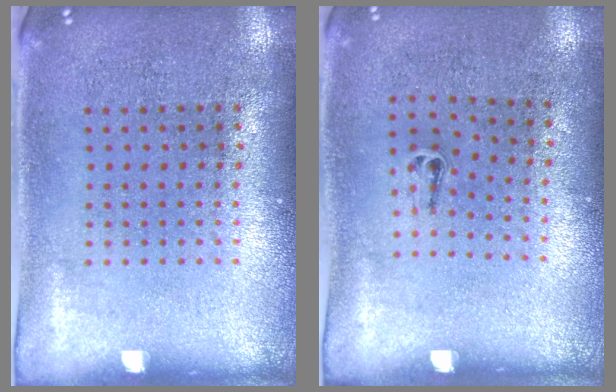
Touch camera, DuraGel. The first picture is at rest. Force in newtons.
{"total": 0.5, "press": 0.3, "slide": 0.4}